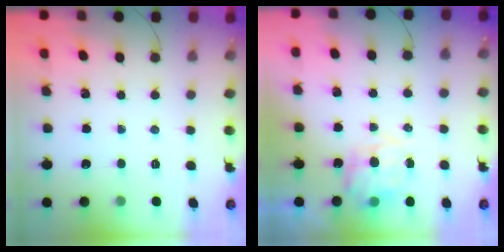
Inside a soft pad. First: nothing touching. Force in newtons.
{"total": 9.1, "press": 9.0, "slide": 0.6}